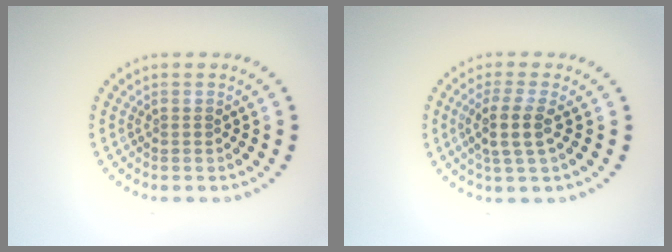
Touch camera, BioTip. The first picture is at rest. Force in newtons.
{"total": 2.8, "press": 2.3, "slide": 1.6}